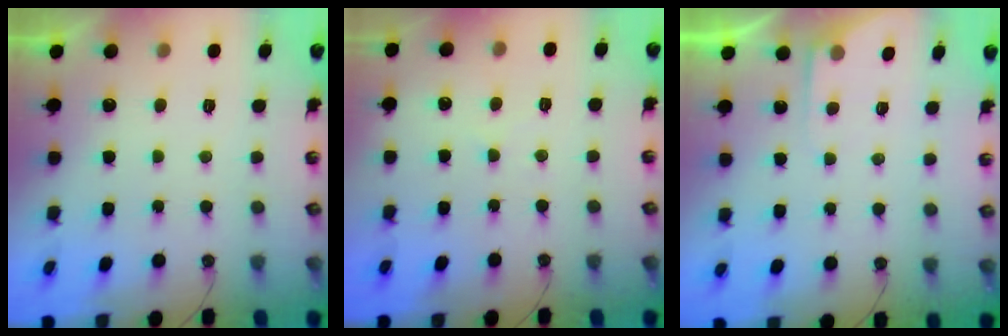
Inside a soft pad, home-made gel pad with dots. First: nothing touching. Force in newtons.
{"total": 3.1, "press": 3.1, "slide": 0.5}
{"total": 3.8, "press": 3.7, "slide": 0.6}